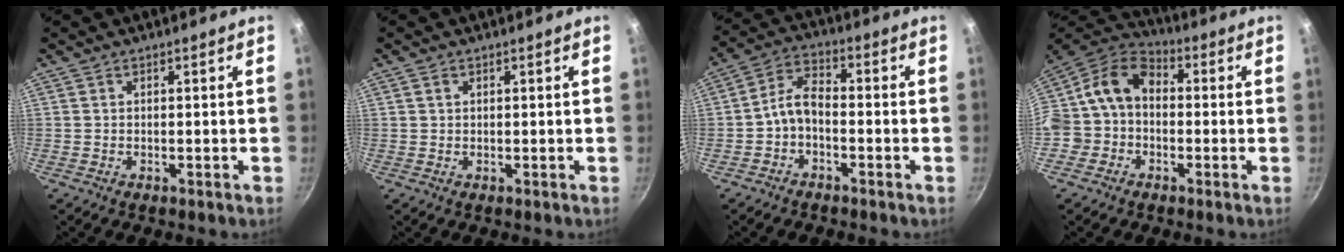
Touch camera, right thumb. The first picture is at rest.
{"total": 1.1, "force": [0.5, 0.9, 0.5], "torque": [-0.006, 0.002, 0.007]}
{"total": 5.8, "force": [-2.1, 3.4, 4.2], "torque": [-0.076, 0.041, -0.047]}
{"total": 13.0, "force": [-1.0, 10.4, 7.6], "torque": [-0.118, 0.046, -0.037]}